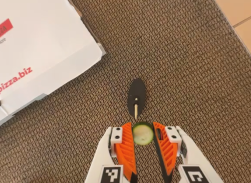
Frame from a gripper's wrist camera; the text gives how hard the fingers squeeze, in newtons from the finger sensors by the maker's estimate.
{"total": 6.9, "left": 7.0, "right": 6.8}